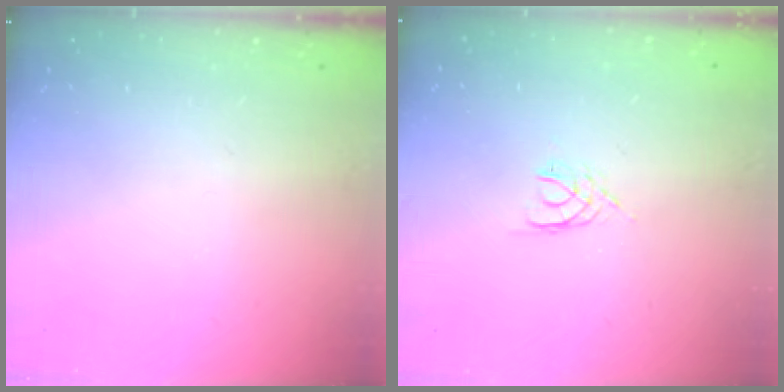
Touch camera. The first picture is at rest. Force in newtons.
{"total": 2.0, "press": 1.9, "slide": 0.3}